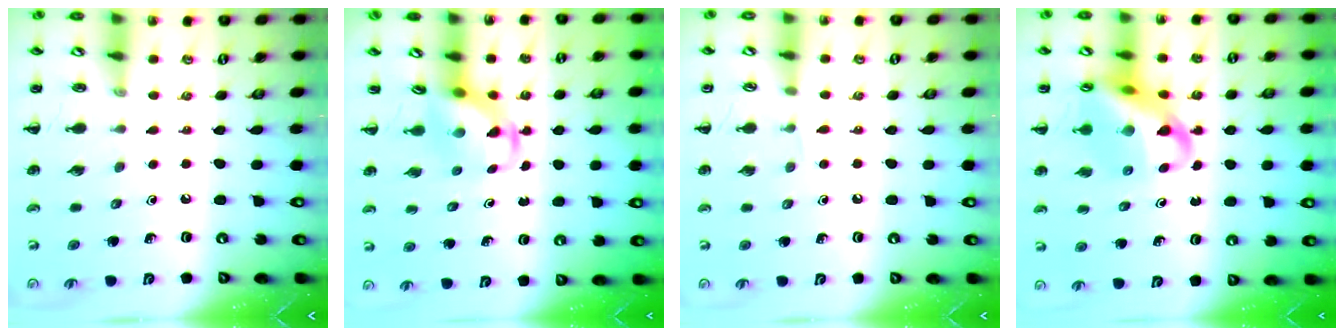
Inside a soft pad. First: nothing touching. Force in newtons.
{"total": 3.6, "press": 3.6, "slide": 0.5}
{"total": 3.1, "press": 2.9, "slide": 1.1}
{"total": 16.1, "press": 15.5, "slide": 4.4}